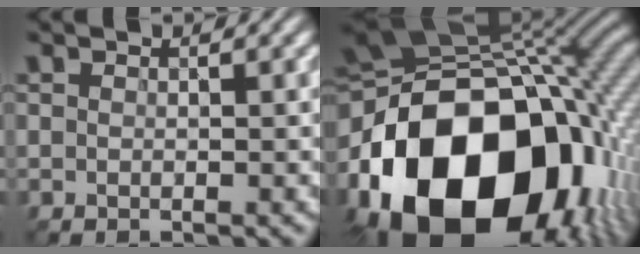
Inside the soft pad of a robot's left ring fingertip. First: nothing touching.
{"total": 22.4, "force": [-7.1, 15.3, 14.7], "torque": [-0.311, -0.018, -0.110]}